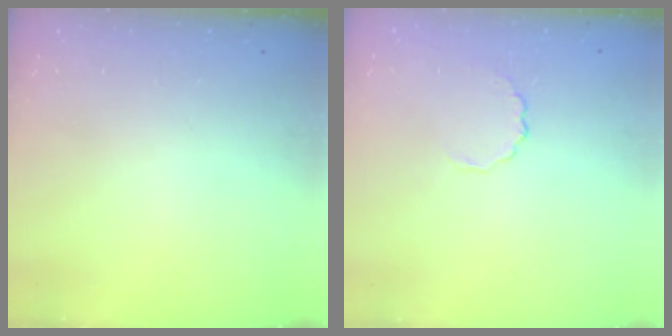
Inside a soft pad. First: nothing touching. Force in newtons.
{"total": 2.8, "press": 2.5, "slide": 1.1}